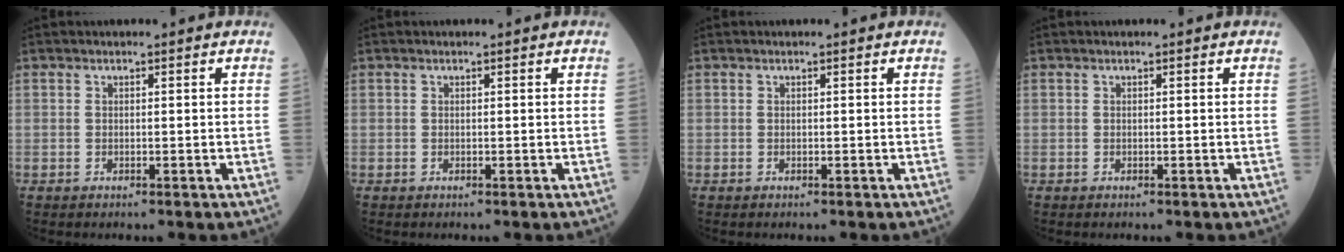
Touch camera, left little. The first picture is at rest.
{"total": 0.0}
{"total": 0.0}
{"total": 0.0}